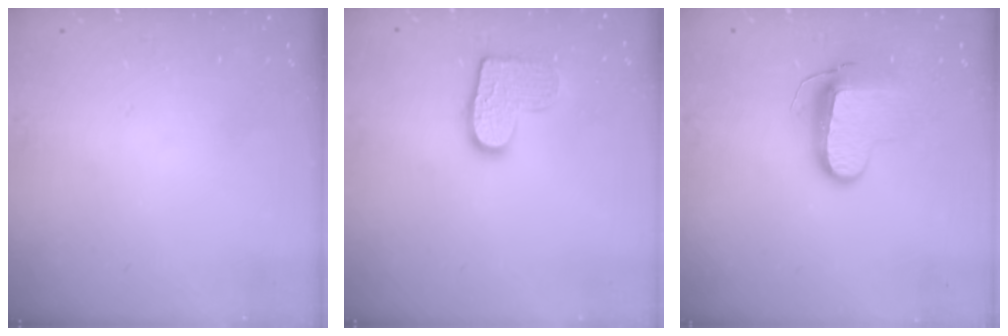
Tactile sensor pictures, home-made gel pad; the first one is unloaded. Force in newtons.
{"total": 10.7, "press": 10.7, "slide": 0.5}
{"total": 10.3, "press": 10.3, "slide": 1.0}